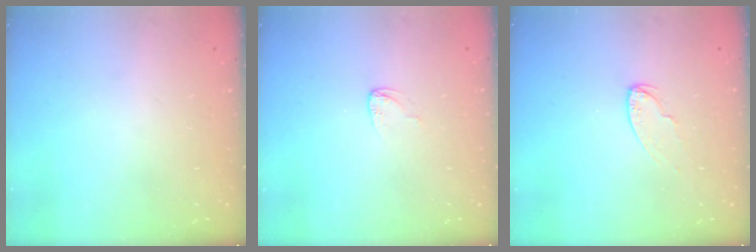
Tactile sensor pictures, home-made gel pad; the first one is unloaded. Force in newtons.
{"total": 3.6, "press": 3.6, "slide": 0.2}
{"total": 4.8, "press": 4.8, "slide": 0.5}